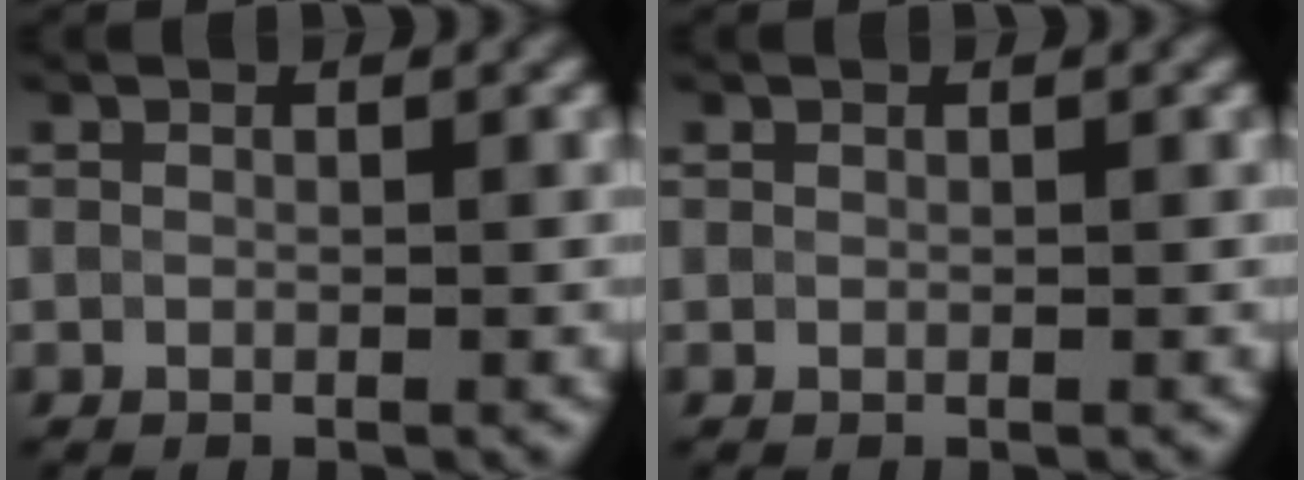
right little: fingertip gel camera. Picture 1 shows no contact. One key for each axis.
{"total": 0.0}